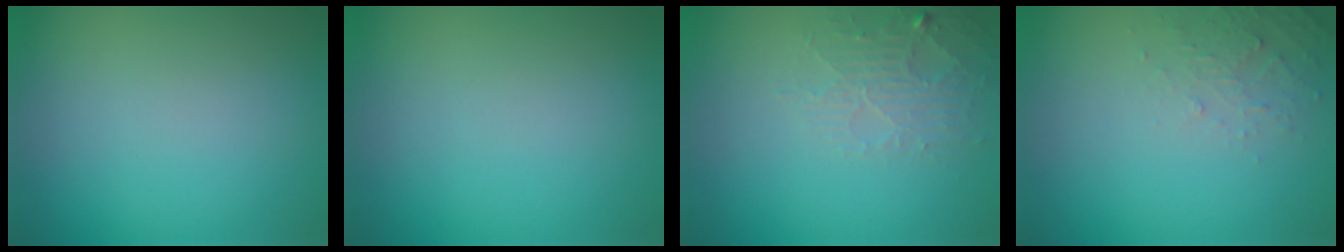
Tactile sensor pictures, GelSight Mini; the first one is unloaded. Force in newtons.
{"total": 0.0}
{"total": 2.6, "press": 2.6, "slide": 0.4}
{"total": 1.7, "press": 1.7, "slide": 0.2}